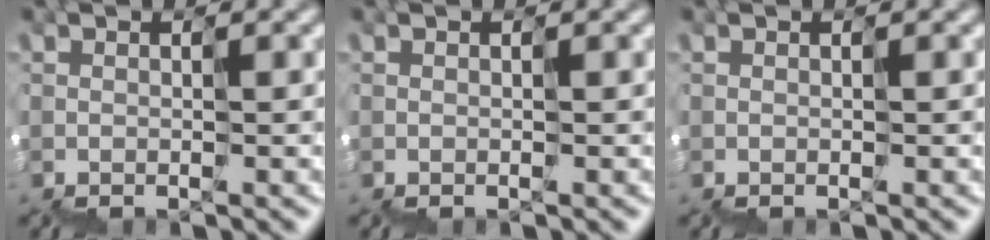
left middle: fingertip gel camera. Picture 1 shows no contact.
{"total": 0.0}
{"total": 0.0}